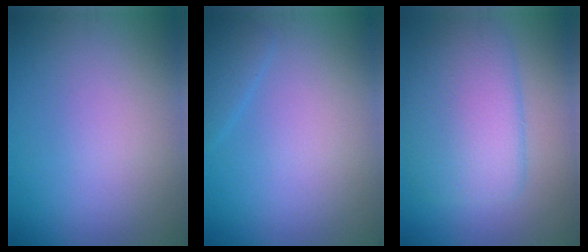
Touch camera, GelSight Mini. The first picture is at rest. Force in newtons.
{"total": 1.3, "press": 1.3, "slide": 0.1}
{"total": 6.6, "press": 6.6, "slide": 0.4}